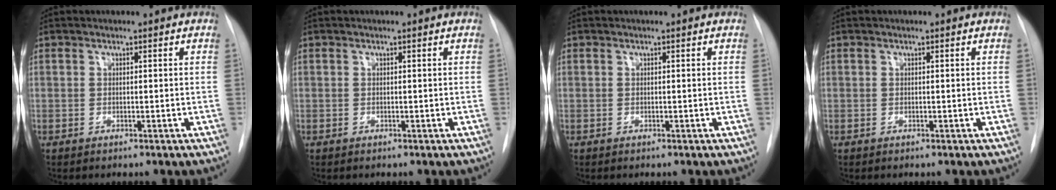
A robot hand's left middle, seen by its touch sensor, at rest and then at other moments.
{"total": 0.0}
{"total": 0.0}
{"total": 0.0}